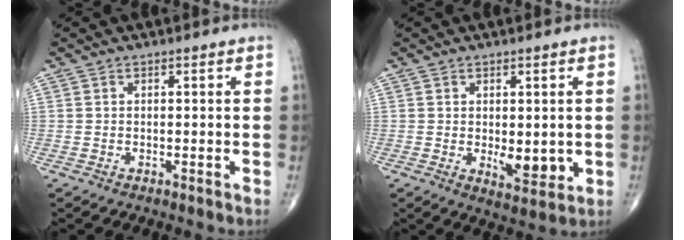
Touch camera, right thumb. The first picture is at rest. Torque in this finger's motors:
{"motor_torque": [0.68, 0.77, 0.41, 0.00, 0.01]}